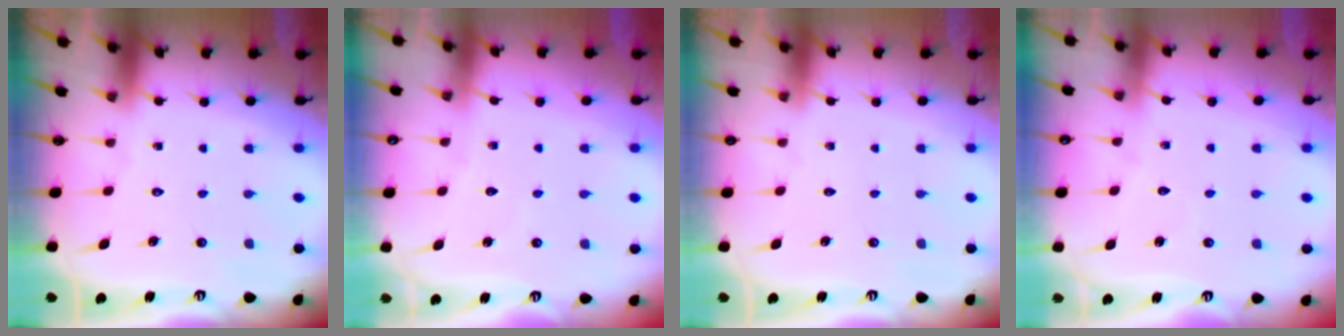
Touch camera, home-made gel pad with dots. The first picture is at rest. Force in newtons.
{"total": 2.1, "press": 2.1, "slide": 0.3}
{"total": 0.0}
{"total": 2.8, "press": 2.8, "slide": 0.2}